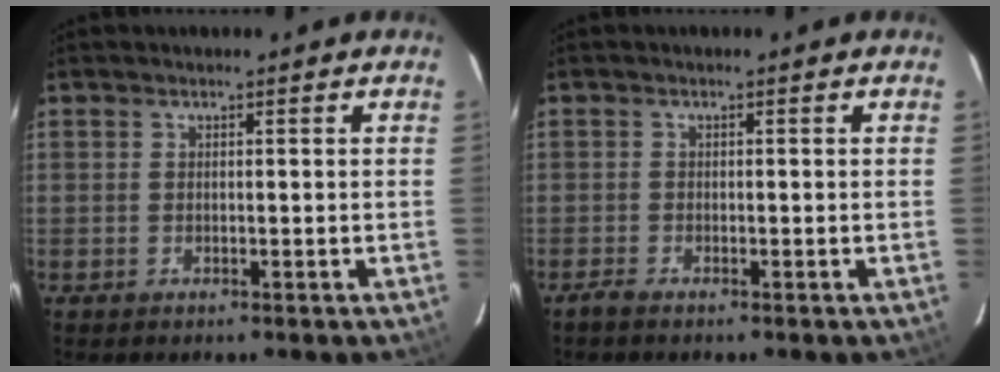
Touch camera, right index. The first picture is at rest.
{"total": 1.3, "force": [-1.2, 0.2, 0.5], "torque": [-0.014, -0.004, -0.024]}